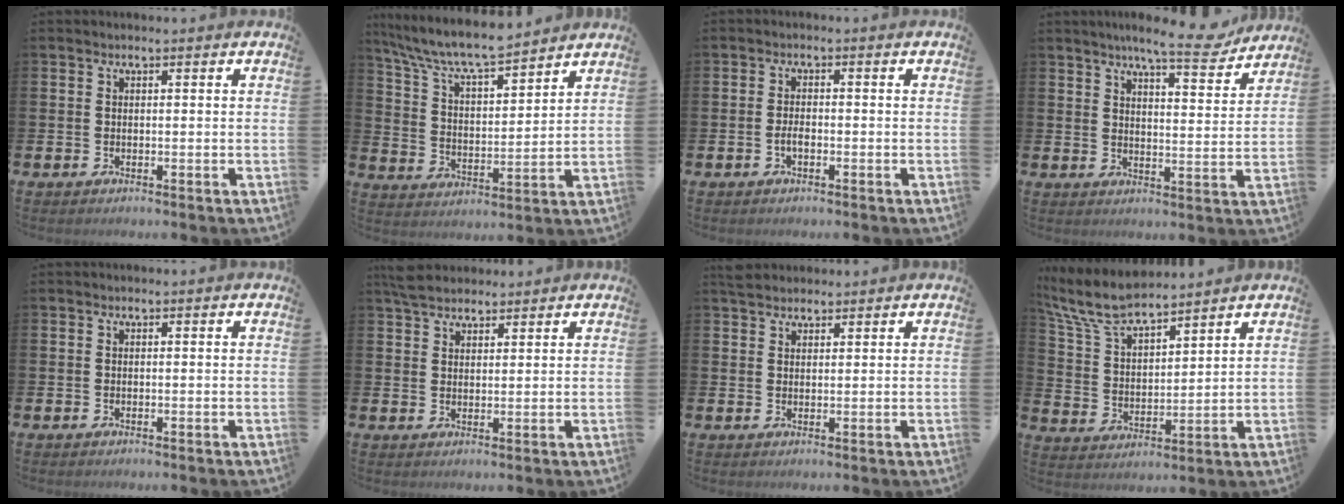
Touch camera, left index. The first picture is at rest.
{"total": 8.3, "force": [7.8, 1.1, 2.8], "torque": [-0.092, -0.048, 0.138]}
{"total": 1.7, "force": [-0.7, 0.8, 1.4], "torque": [-0.024, 0.001, -0.013]}
{"total": 8.2, "force": [7.2, 0.9, 3.8], "torque": [-0.065, -0.035, 0.123]}
{"total": 0.0}
{"total": 3.8, "force": [3.6, 1.1, 0.7], "torque": [-0.014, -0.011, 0.066]}
{"total": 2.4, "force": [2.2, 0.8, 0.2], "torque": [0.001, -0.002, 0.040]}
{"total": 8.1, "force": [7.5, 1.4, 2.9], "torque": [-0.091, -0.034, 0.135]}